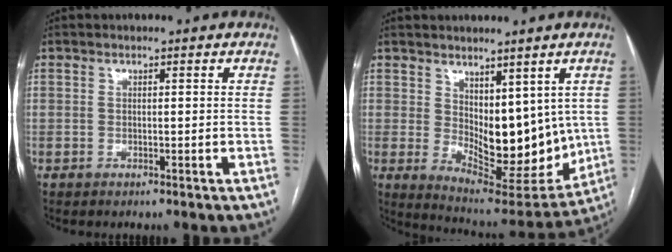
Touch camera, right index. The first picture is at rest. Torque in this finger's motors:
{"motor_torque": [1.02, 0.78, 0.25, 0.04]}